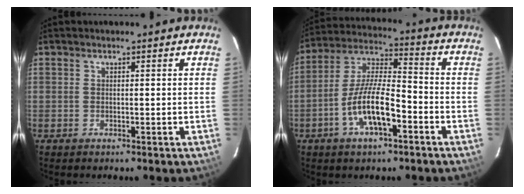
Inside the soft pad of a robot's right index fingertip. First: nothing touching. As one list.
[{"total": 12.5, "force": [-5.3, 3.9, 10.6], "torque": [-0.217, 0.003, -0.098]}]